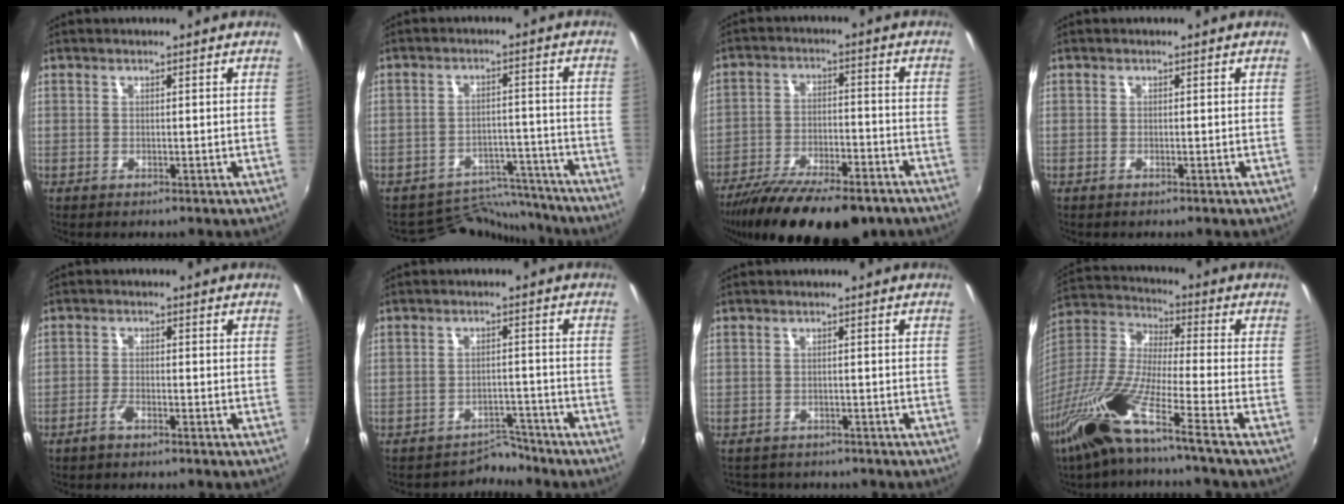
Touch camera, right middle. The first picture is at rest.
{"total": 11.2, "force": [-10.8, 2.9, 0.5], "torque": [-0.017, 0.029, -0.153]}
{"total": 21.0, "force": [-16.2, 6.1, 11.9], "torque": [-0.225, -0.046, -0.247]}
{"total": 0.6, "force": [-0.5, -0.1, 0.4], "torque": [-0.005, -0.001, -0.011]}
{"total": 2.6, "force": [-2.0, 0.5, 1.6], "torque": [-0.047, 0.000, -0.042]}
{"total": 4.5, "force": [-4.2, 1.3, -0.9], "torque": [0.016, 0.014, -0.063]}
{"total": 5.0, "force": [-4.3, 2.1, 1.2], "torque": [-0.028, -0.011, -0.061]}
{"total": 17.7, "force": [-12.4, -0.4, 12.6], "torque": [-0.248, -0.037, -0.246]}